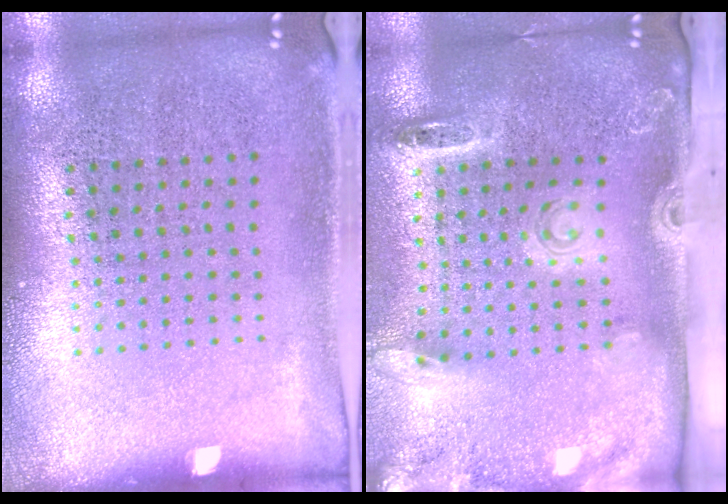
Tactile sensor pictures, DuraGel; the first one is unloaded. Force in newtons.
{"total": 2.7, "press": 1.9, "slide": 2.0}